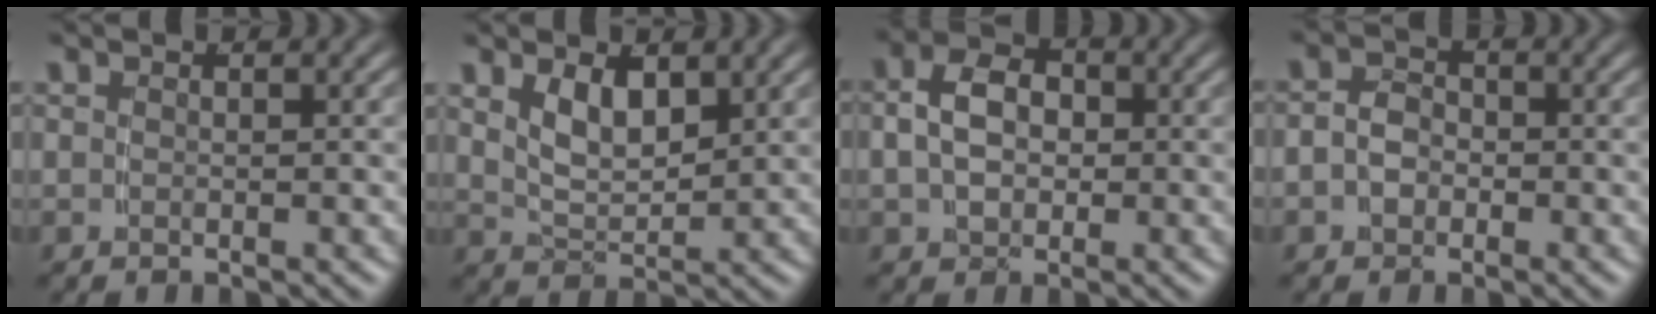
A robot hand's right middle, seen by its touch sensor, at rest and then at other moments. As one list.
[{"total": 3.4, "force": [1.4, 1.7, 2.5], "torque": [-0.050, -0.013, 0.032]}, {"total": 5.0, "force": [0.1, 3.7, 3.5], "torque": [-0.062, -0.008, 0.005]}, {"total": 3.6, "force": [-0.9, 3.0, 1.7], "torque": [-0.042, -0.016, -0.013]}]